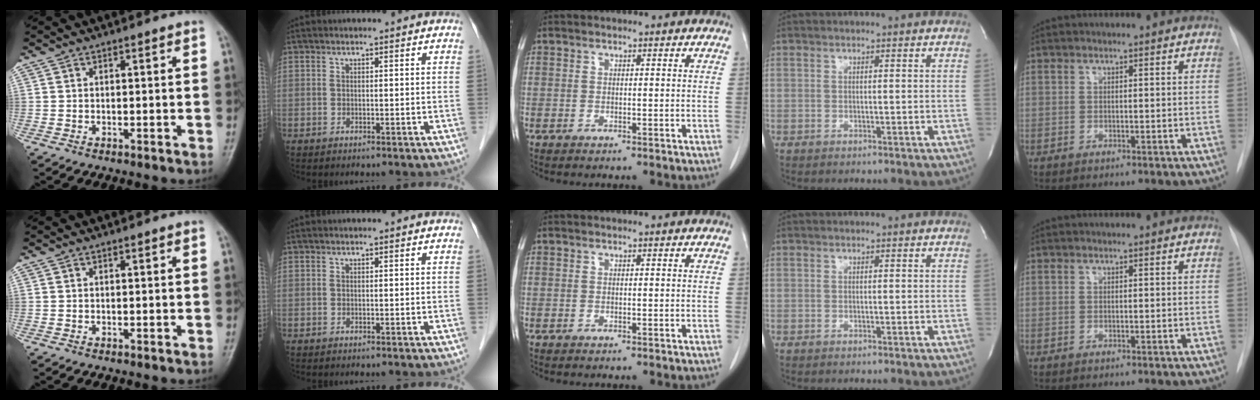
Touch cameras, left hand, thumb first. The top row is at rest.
{}